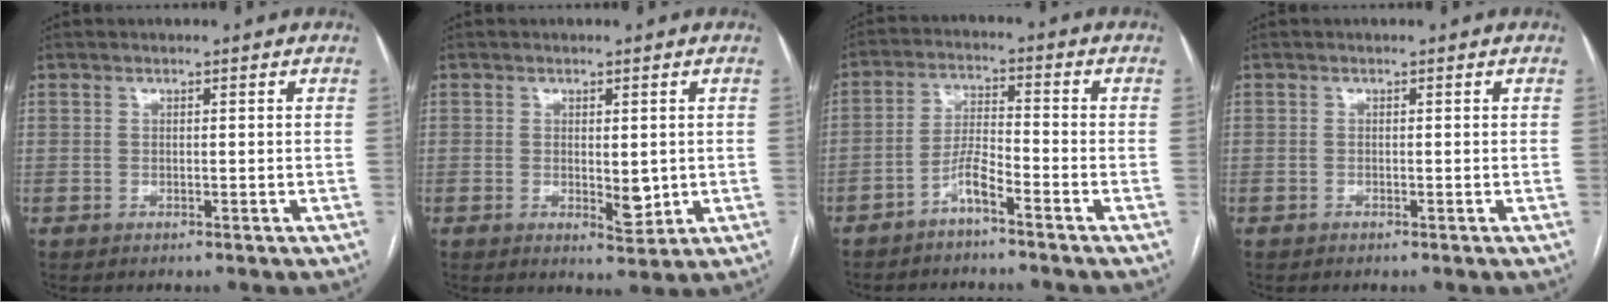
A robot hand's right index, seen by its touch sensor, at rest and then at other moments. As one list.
[{"total": 3.6, "force": [-0.2, 1.5, 3.3], "torque": [-0.048, -0.007, 0.003]}, {"total": 4.7, "force": [-3.4, 0.3, 3.2], "torque": [-0.068, 0.006, -0.069]}, {"total": 0.0}]